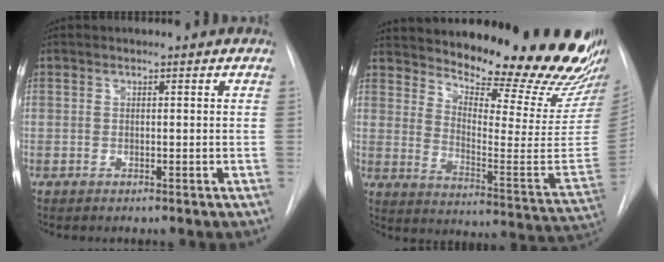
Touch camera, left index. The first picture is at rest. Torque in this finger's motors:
{"motor_torque": [0.60, -0.73, 0.33, 0.10]}